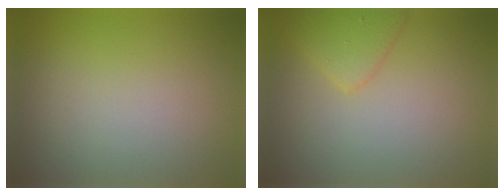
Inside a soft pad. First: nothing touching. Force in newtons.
{"total": 2.3, "press": 2.3, "slide": 0.1}